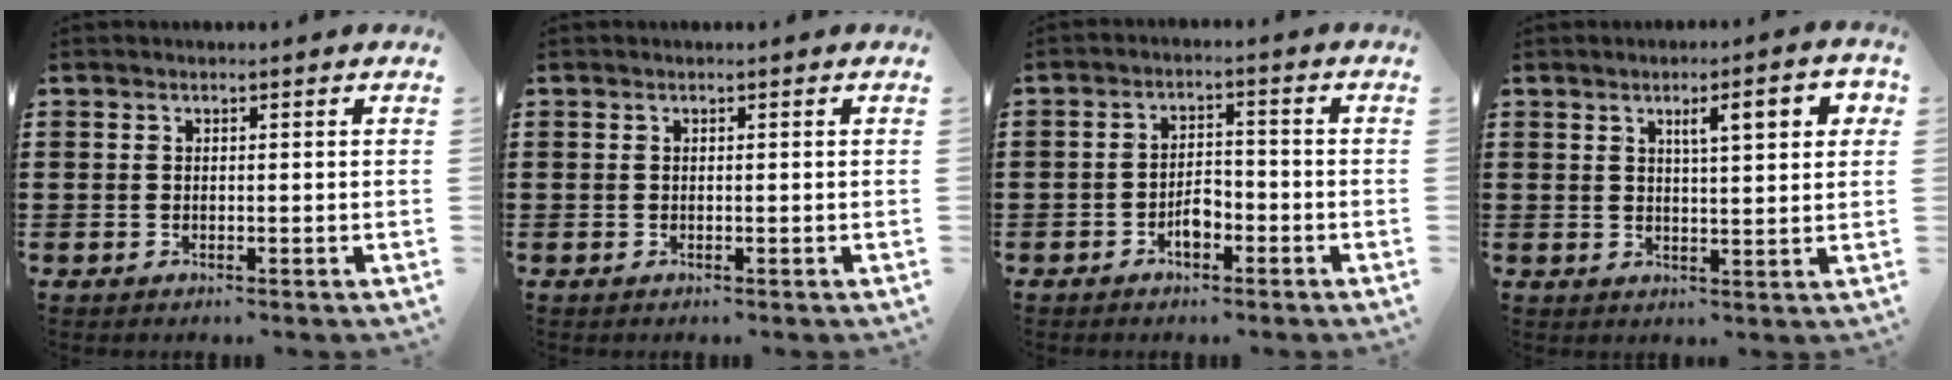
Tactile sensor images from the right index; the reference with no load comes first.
{"total": 0.0}
{"total": 3.2, "force": [-1.8, 1.5, 2.1], "torque": [-0.040, 0.005, -0.036]}
{"total": 5.8, "force": [2.2, 1.2, 5.2], "torque": [-0.088, 0.000, 0.031]}